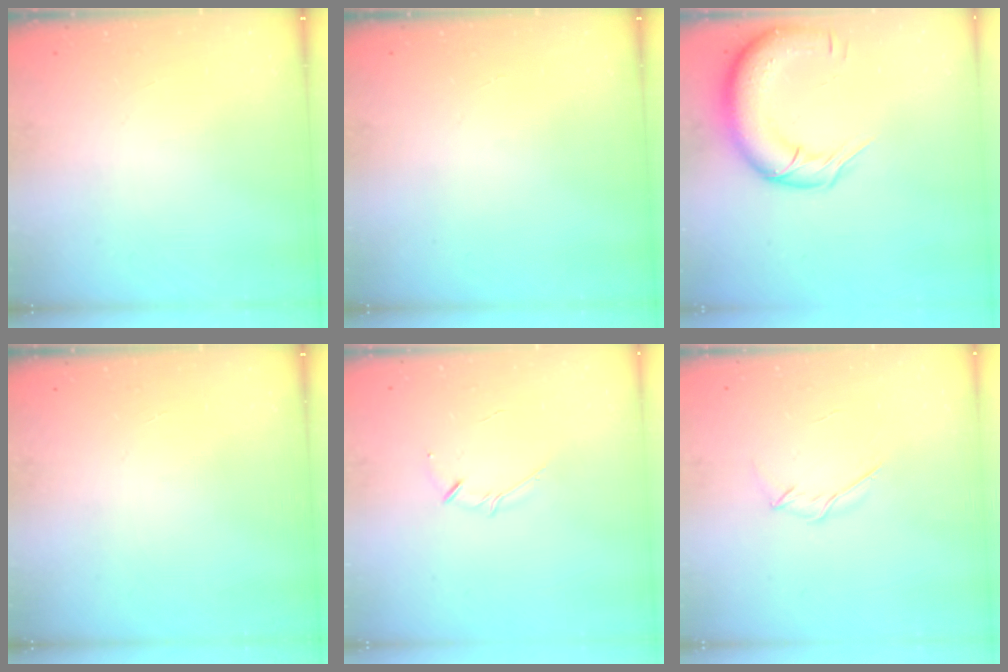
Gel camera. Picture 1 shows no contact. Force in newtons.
{"total": 0.0}
{"total": 14.0, "press": 13.6, "slide": 3.1}
{"total": 0.0}
{"total": 3.3, "press": 3.2, "slide": 0.6}
{"total": 3.9, "press": 3.8, "slide": 0.9}